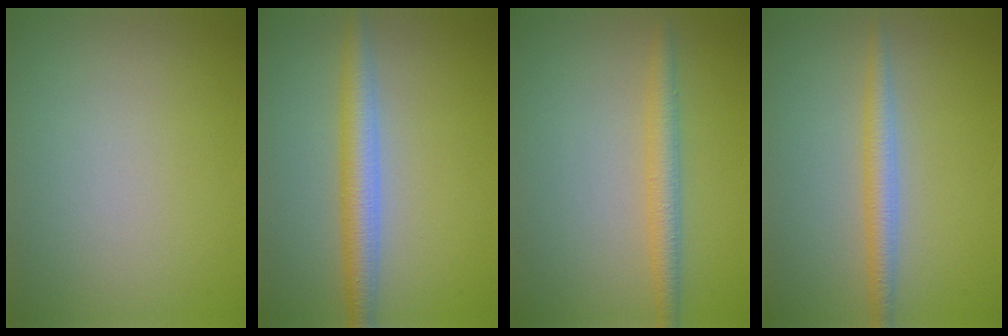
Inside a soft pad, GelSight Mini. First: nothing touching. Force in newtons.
{"total": 3.6, "press": 3.6, "slide": 0.1}
{"total": 2.4, "press": 2.4, "slide": 0.2}
{"total": 2.5, "press": 2.5, "slide": 0.1}